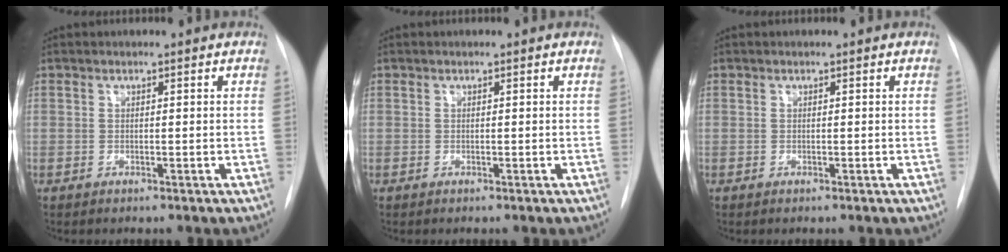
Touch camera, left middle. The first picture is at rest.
{"total": 0.0}
{"total": 0.0}